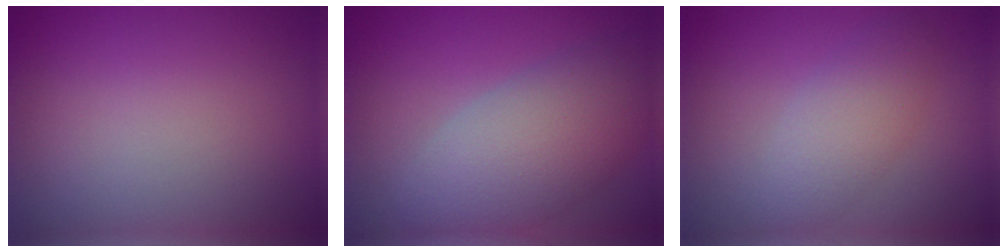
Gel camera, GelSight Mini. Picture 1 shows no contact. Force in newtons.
{"total": 7.1, "press": 7.1, "slide": 0.4}
{"total": 3.1, "press": 3.1, "slide": 0.3}